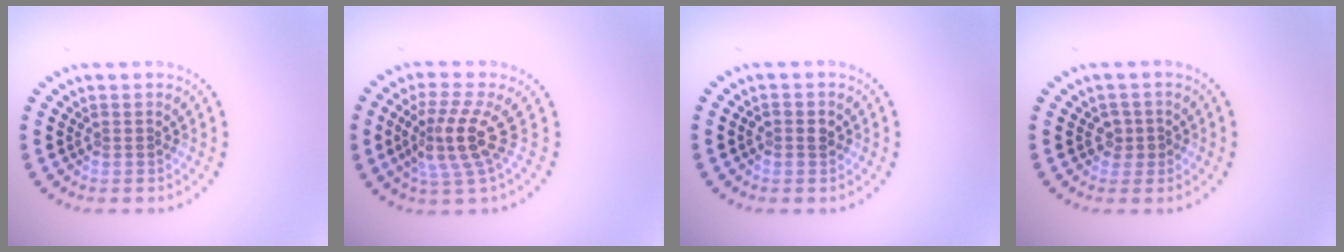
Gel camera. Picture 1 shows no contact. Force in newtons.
{"total": 4.0, "press": 3.1, "slide": 2.6}
{"total": 1.3, "press": 1.2, "slide": 0.3}
{"total": 1.3, "press": 1.2, "slide": 0.6}